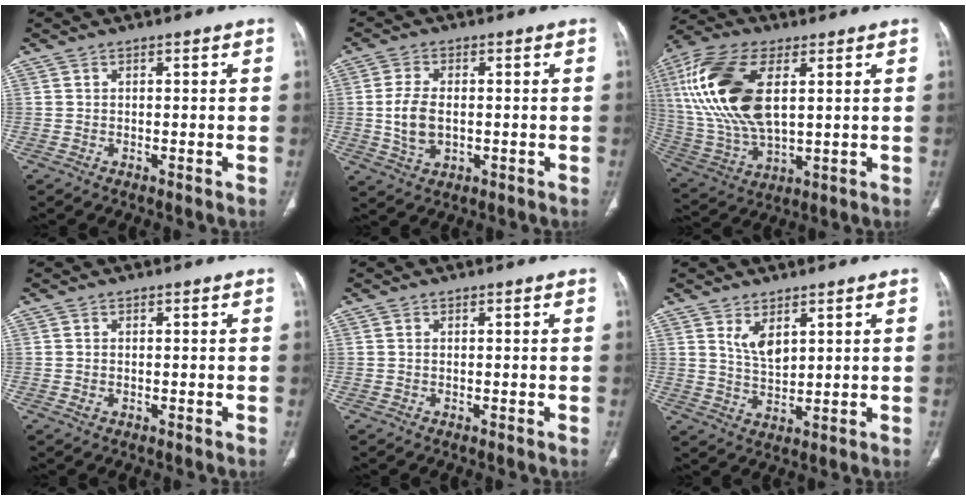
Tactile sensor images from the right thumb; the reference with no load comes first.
{"total": 7.1, "force": [-0.4, 4.3, 5.6], "torque": [-0.115, -0.002, -0.002]}
{"total": 21.1, "force": [5.0, 10.5, 17.5], "torque": [-0.376, -0.007, 0.095]}
{"total": 0.9, "force": [-0.2, 0.6, 0.6], "torque": [-0.019, 0.003, 0.000]}
{"total": 0.0}
{"total": 4.9, "force": [2.5, 2.4, 3.5], "torque": [-0.053, -0.020, 0.054]}